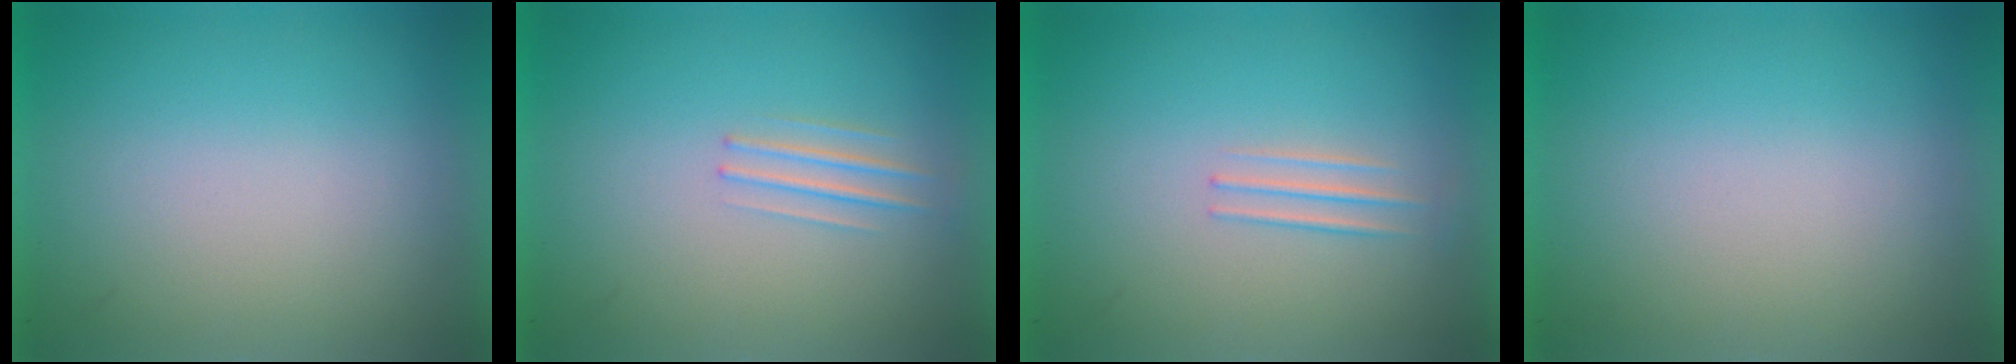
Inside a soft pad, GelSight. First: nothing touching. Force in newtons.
{"total": 1.2}
{"total": 1.4}
{"total": 0.0}